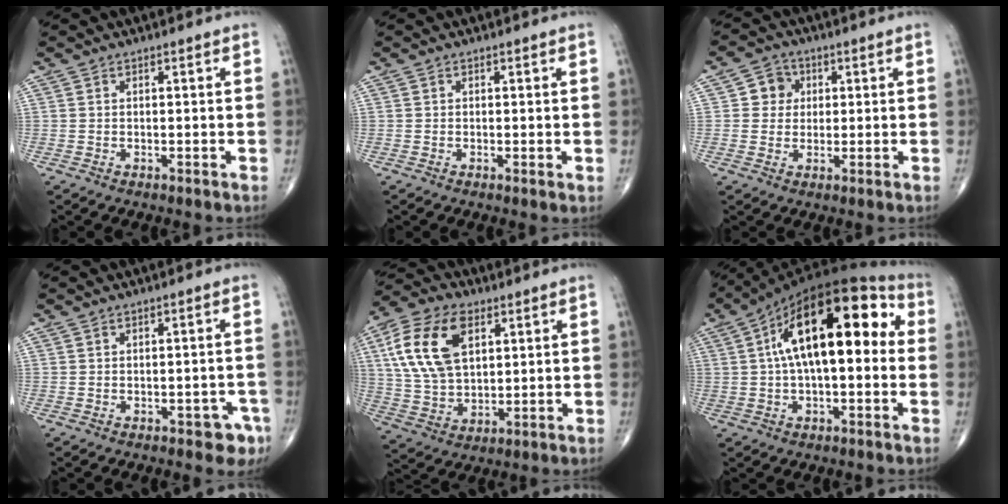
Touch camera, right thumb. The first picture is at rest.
{"total": 0.6, "force": [0.0, 0.1, 0.6], "torque": [-0.011, -0.003, -0.004]}
{"total": 4.7, "force": [0.9, 4.4, 1.3], "torque": [0.011, 0.005, 0.008]}
{"total": 4.1, "force": [-2.1, 2.2, 2.6], "torque": [-0.011, 0.013, -0.023]}
{"total": 16.6, "force": [5.6, 9.9, 12.2], "torque": [-0.227, -0.005, 0.107]}
{"total": 21.2, "force": [3.2, 9.6, 18.6], "torque": [-0.282, 0.043, 0.037]}